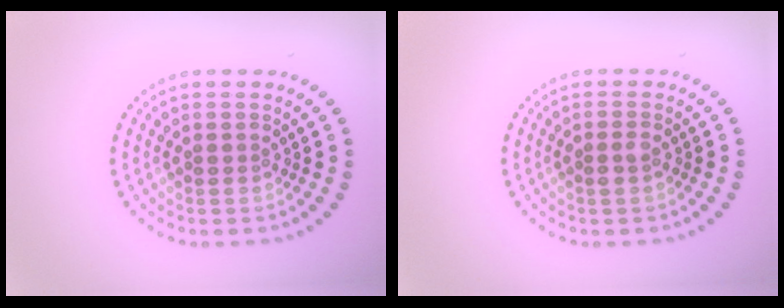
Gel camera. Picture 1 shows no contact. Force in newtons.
{"total": 1.0, "press": 1.0, "slide": 0.0}